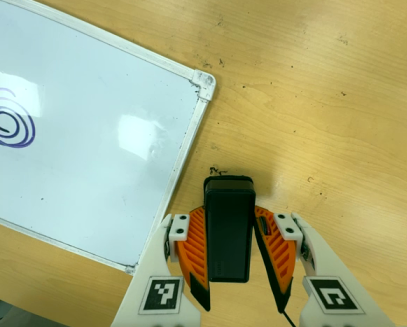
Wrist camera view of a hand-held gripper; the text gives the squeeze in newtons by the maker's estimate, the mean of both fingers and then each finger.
{"total": 3.3, "left": 2.3, "right": 4.4}